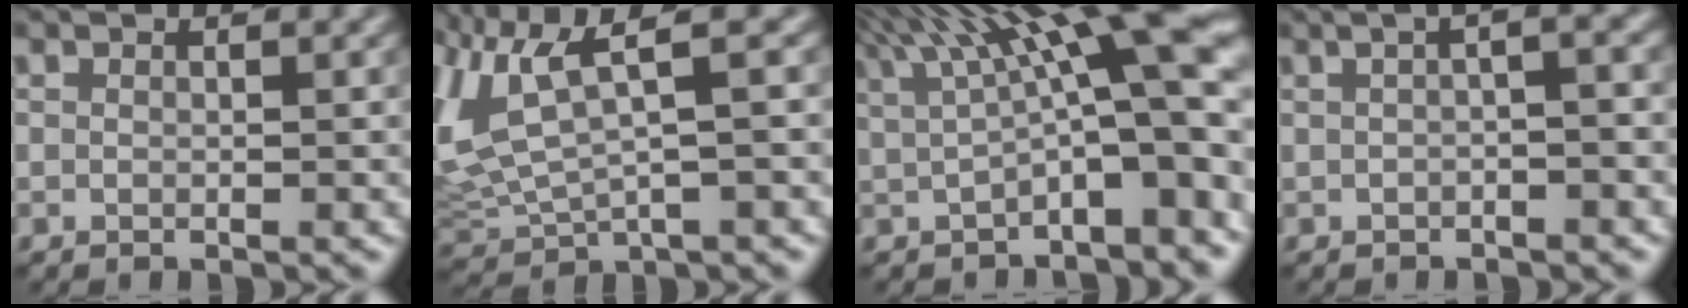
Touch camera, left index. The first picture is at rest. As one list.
[{"total": 6.8, "force": [2.2, 2.6, 5.8], "torque": [-0.146, 0.003, 0.047]}, {"total": 12.0, "force": [2.6, 3.2, 11.3], "torque": [-0.149, 0.022, 0.042]}, {"total": 3.1, "force": [0.1, 0.8, 3.0], "torque": [-0.031, 0.013, -0.001]}]